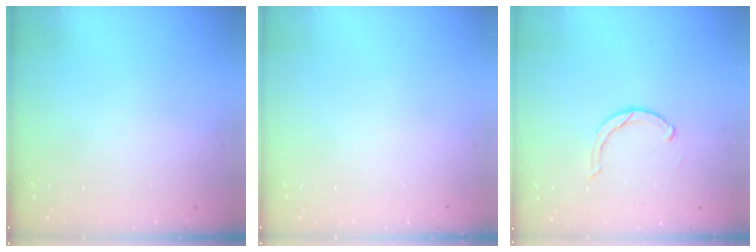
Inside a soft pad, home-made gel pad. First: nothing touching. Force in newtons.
{"total": 0.0}
{"total": 3.6, "press": 3.6, "slide": 0.6}